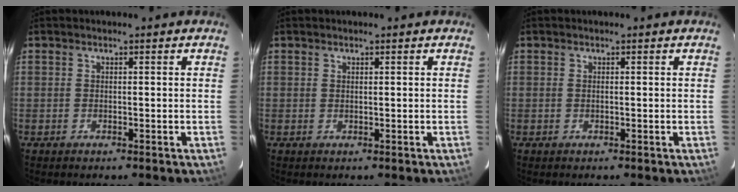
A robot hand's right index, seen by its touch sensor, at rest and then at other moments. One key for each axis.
{"total": 0.0}
{"total": 0.0}